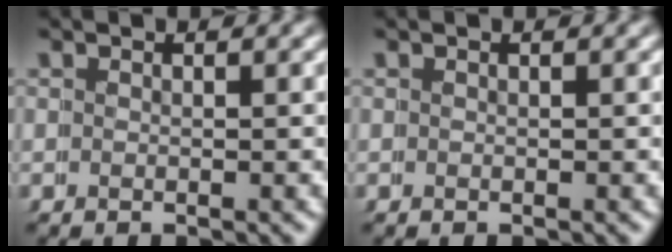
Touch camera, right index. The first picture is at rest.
{"total": 0.0}